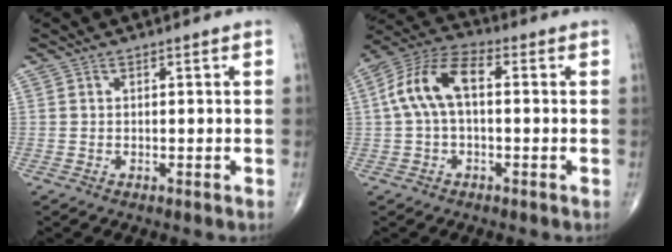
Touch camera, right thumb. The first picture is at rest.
{"total": 10.9, "force": [0.8, 5.7, 9.3], "torque": [-0.190, 0.038, 0.007]}